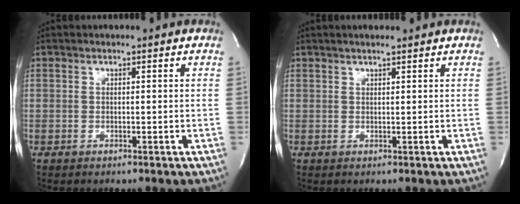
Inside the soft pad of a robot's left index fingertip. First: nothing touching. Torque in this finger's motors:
{"motor_torque": [0.75, -0.74, 0.38, 0.09]}